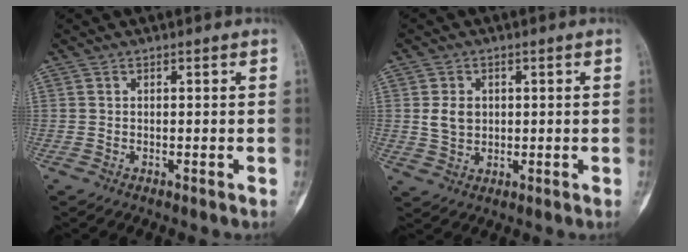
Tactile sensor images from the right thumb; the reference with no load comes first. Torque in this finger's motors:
{"motor_torque": [0.54, 0.51, -0.34, -0.76, -0.01]}